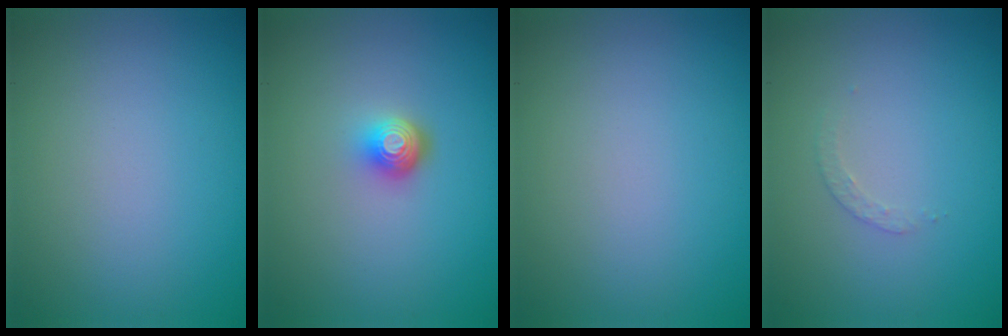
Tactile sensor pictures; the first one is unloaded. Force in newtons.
{"total": 2.3, "press": 1.5, "slide": 1.7}
{"total": 0.0}
{"total": 1.1, "press": 1.1, "slide": 0.3}